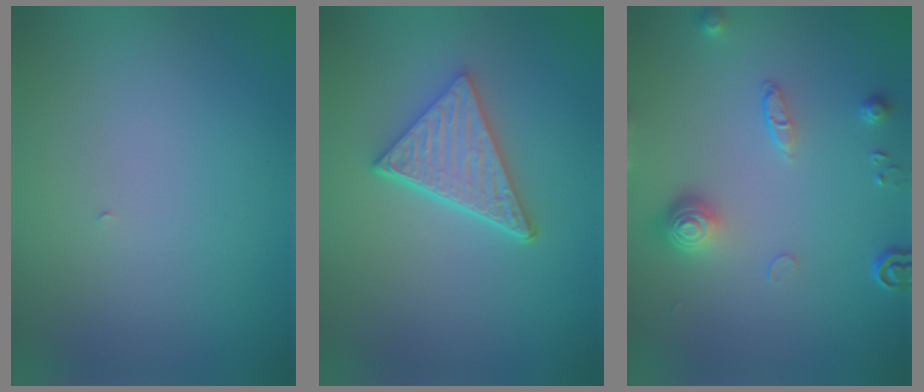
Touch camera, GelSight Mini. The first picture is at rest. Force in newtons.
{"total": 4.9, "press": 3.7, "slide": 3.3}
{"total": 3.4, "press": 2.9, "slide": 1.7}